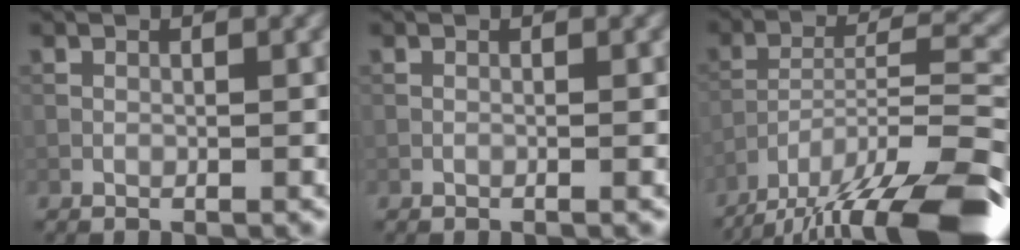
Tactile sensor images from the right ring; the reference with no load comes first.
{"total": 0.0}
{"total": 17.4, "force": [-14.6, 3.7, 8.7], "torque": [-0.151, -0.010, -0.218]}